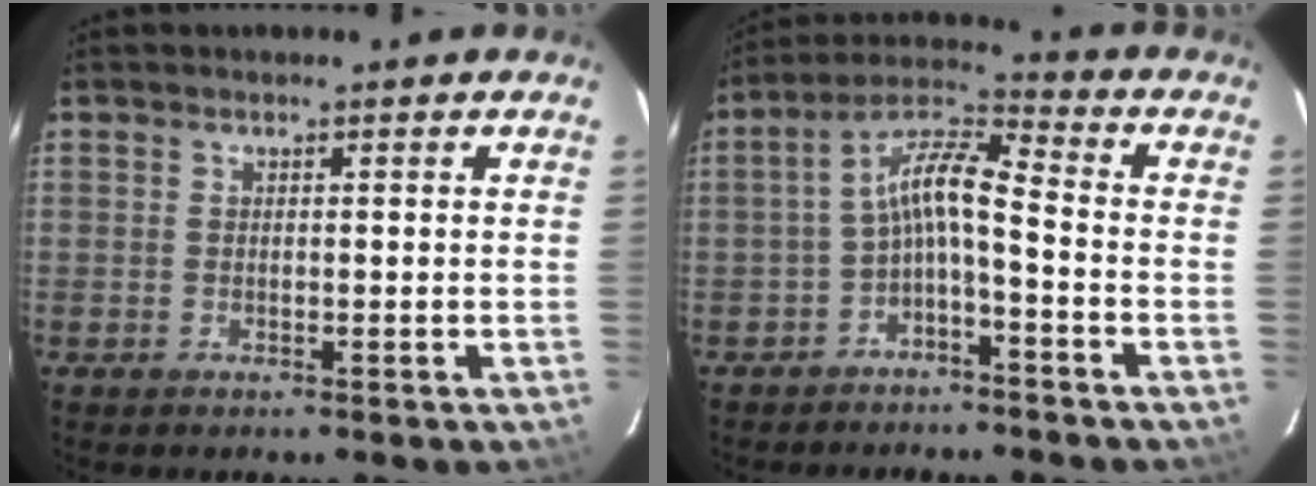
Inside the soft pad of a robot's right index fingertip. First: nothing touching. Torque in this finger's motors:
{"motor_torque": [0.95, -0.32, 0.51, 0.14]}